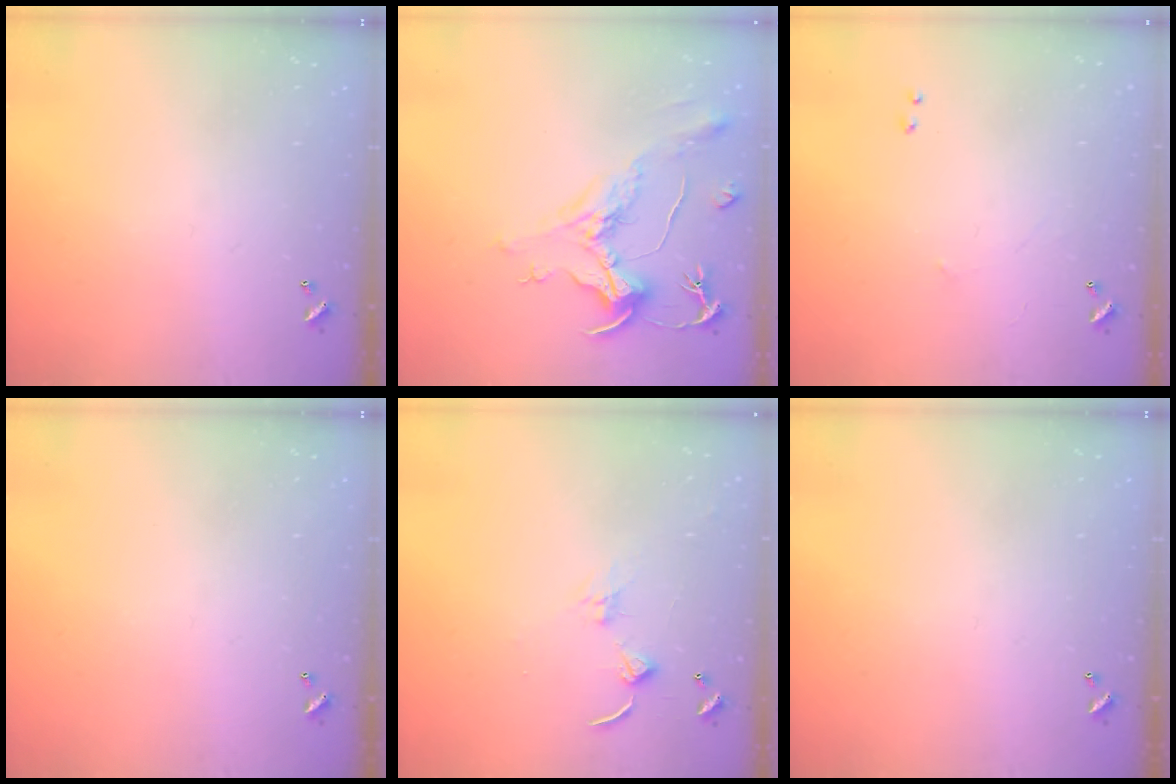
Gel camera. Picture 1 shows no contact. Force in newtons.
{"total": 2.2, "press": 1.7, "slide": 1.4}
{"total": 2.5, "press": 2.4, "slide": 0.4}
{"total": 0.0}
{"total": 1.4, "press": 1.3, "slide": 0.3}
{"total": 0.0}